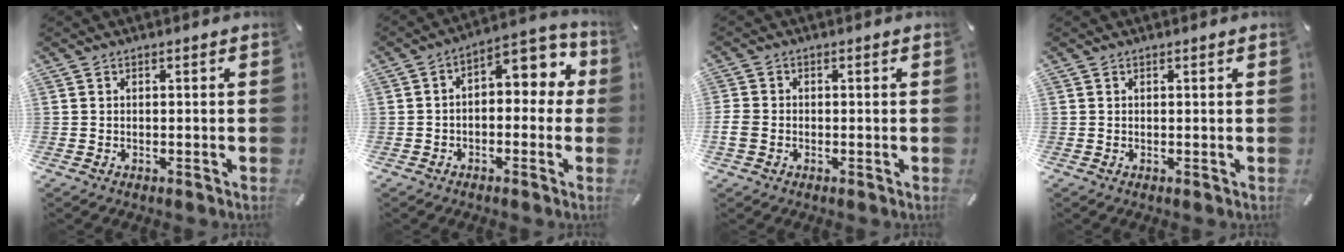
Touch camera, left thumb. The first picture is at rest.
{"total": 6.0, "force": [1.1, 4.3, 4.0], "torque": [-0.040, -0.019, 0.010]}
{"total": 2.7, "force": [-0.7, 2.1, 1.5], "torque": [-0.030, 0.002, -0.013]}
{"total": 0.0}